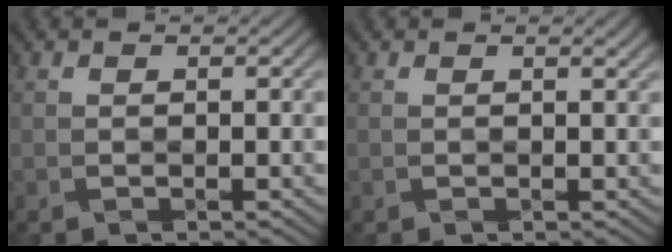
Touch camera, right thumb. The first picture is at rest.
{"total": 1.1, "force": [0.6, 0.3, 0.9], "torque": [-0.012, 0.001, 0.006]}